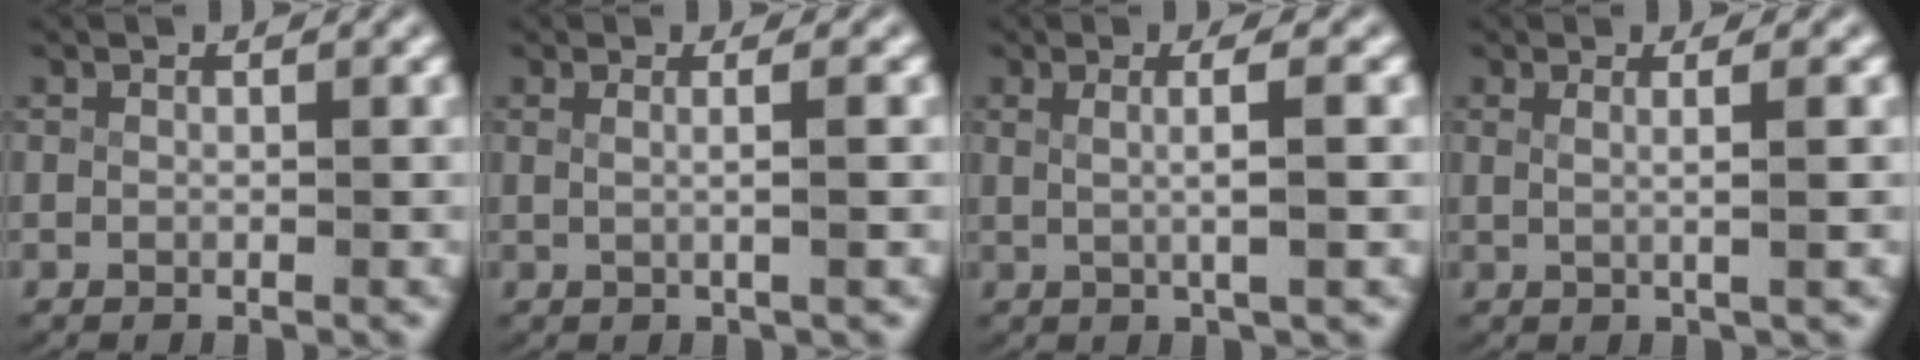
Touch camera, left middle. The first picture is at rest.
{"total": 1.7, "force": [0.3, -0.2, 1.7], "torque": [-0.029, 0.000, 0.005]}
{"total": 3.1, "force": [0.6, 0.1, 3.1], "torque": [-0.049, 0.002, 0.014]}
{"total": 2.0, "force": [0.5, -0.2, 1.9], "torque": [-0.034, -0.003, 0.013]}